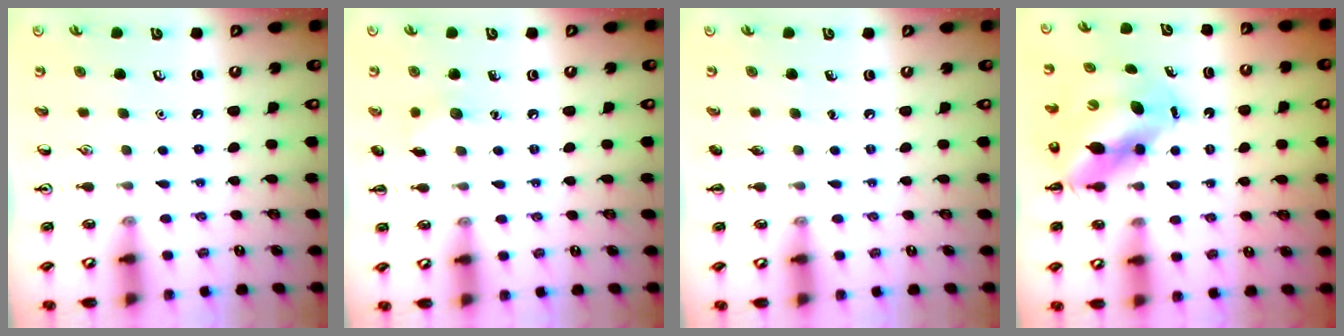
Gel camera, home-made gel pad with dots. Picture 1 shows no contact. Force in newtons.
{"total": 5.8, "press": 5.6, "slide": 1.6}
{"total": 0.0}
{"total": 9.9, "press": 9.5, "slide": 2.6}